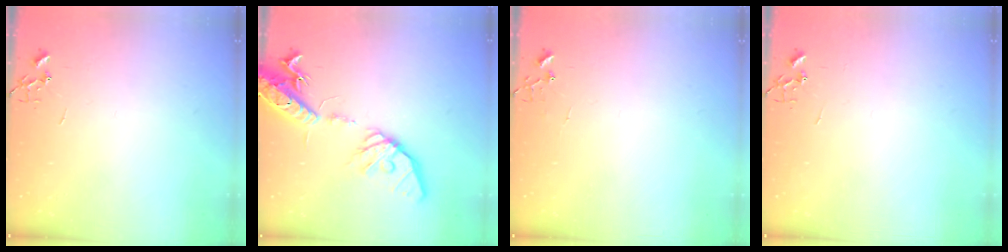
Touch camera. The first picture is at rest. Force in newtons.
{"total": 18.6, "press": 18.2, "slide": 3.5}
{"total": 5.0, "press": 5.0, "slide": 0.4}
{"total": 0.0}